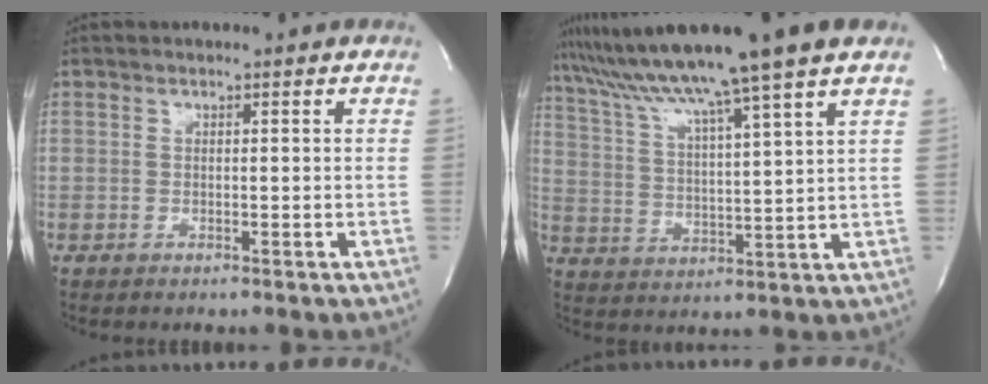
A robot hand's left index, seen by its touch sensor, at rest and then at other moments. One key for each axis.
{"total": 15.1, "fx": 12.0, "fy": -2.2, "fz": 8.9, "tx": -0.156, "ty": 0.007, "tz": 0.191}